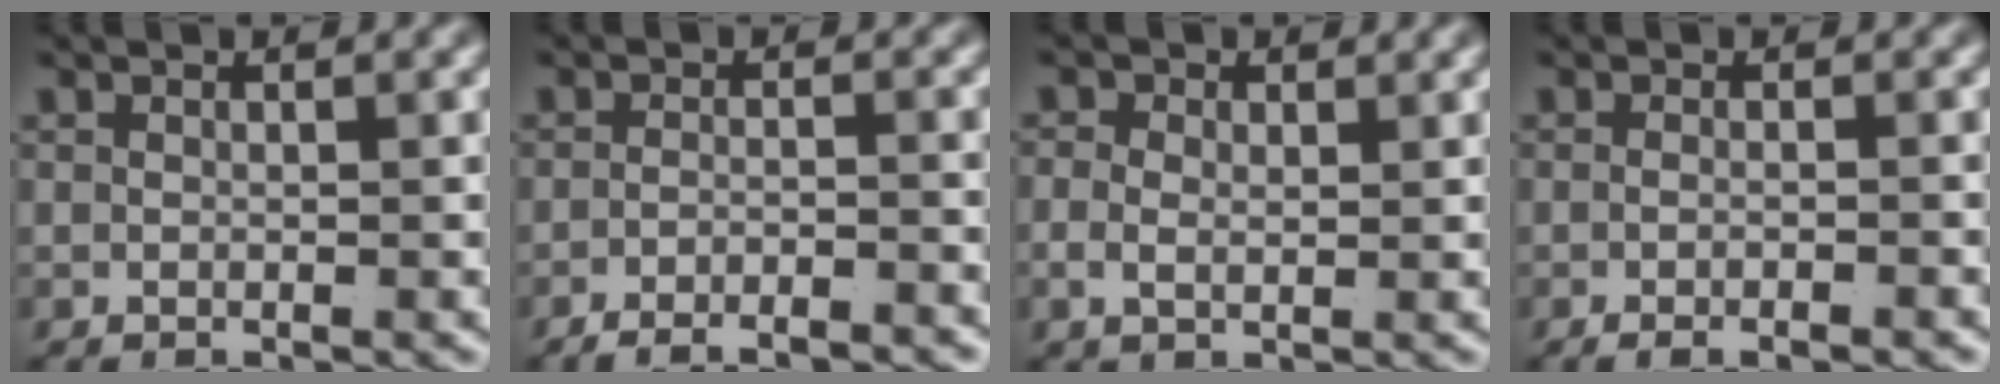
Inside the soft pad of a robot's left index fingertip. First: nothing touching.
{"total": 4.1, "force": [-3.8, 0.5, 1.3], "torque": [-0.019, -0.009, -0.062]}
{"total": 1.5, "force": [0.1, 0.9, 1.2], "torque": [-0.031, -0.014, 0.010]}
{"total": 2.2, "force": [-1.9, -0.1, 1.1], "torque": [-0.019, -0.004, -0.027]}